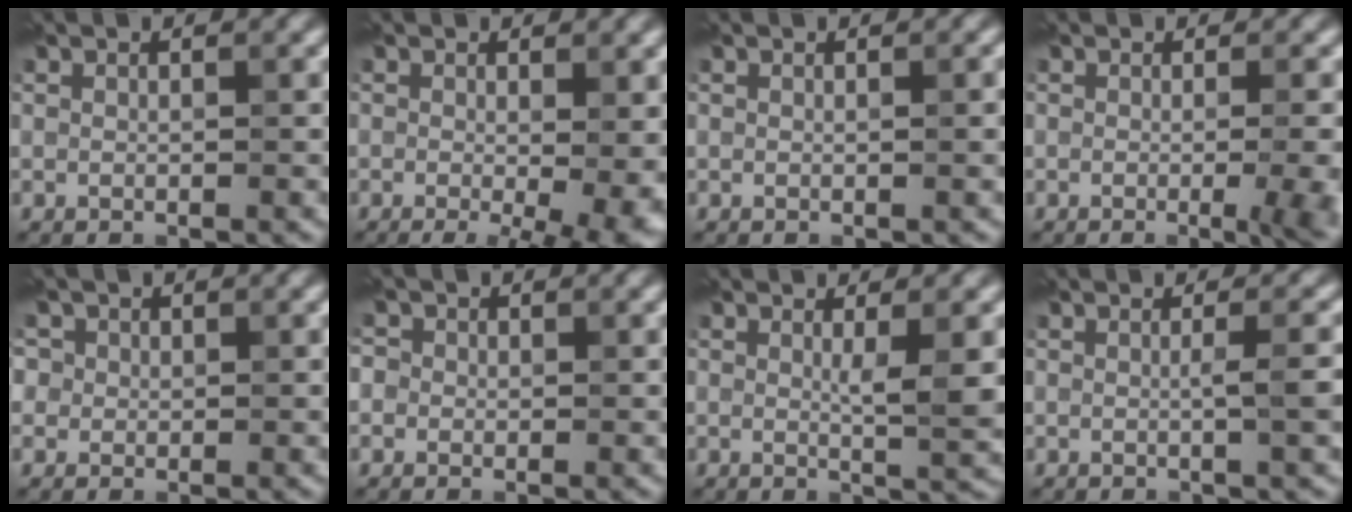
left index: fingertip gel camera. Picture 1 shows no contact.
{"total": 7.2, "force": [-1.6, 2.6, 6.6], "torque": [-0.061, -0.010, -0.014]}
{"total": 0.8, "force": [0.1, 0.2, 0.7], "torque": [-0.007, 0.000, -0.002]}
{"total": 6.1, "force": [-1.1, 2.7, 5.3], "torque": [-0.025, 0.001, -0.008]}
{"total": 2.7, "force": [1.0, 2.4, 0.5], "torque": [0.011, 0.007, -0.008]}
{"total": 1.4, "force": [0.1, 1.4, 0.1], "torque": [0.015, 0.003, -0.009]}
{"total": 3.1, "force": [0.5, 0.5, 3.0], "torque": [-0.045, -0.006, 0.009]}
{"total": 2.4, "force": [0.1, 0.6, 2.3], "torque": [-0.029, -0.001, -0.004]}